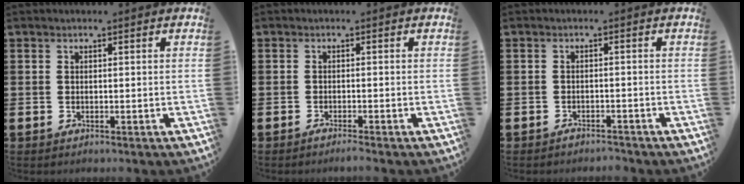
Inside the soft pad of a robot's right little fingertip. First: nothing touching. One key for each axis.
{"total": 1.0, "fx": -0.8, "fy": 0.0, "fz": 0.6, "tx": -0.009, "ty": -0.005, "tz": -0.014}
{"total": 1.3, "fx": -1.3, "fy": 0.1, "fz": 0.0, "tx": -0.004, "ty": 0.001, "tz": -0.028}